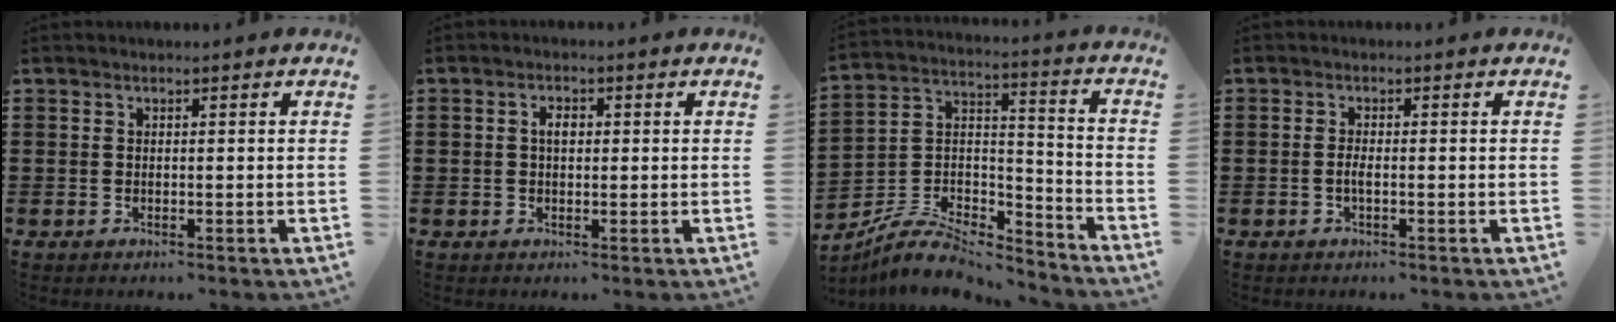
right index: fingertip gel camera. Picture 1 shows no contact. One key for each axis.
{"total": 2.1, "fx": 0.3, "fy": 1.2, "fz": 1.7, "tx": -0.033, "ty": 0.009, "tz": 0.003}
{"total": 7.9, "fx": -6.9, "fy": 2.5, "fz": 2.9, "tx": -0.066, "ty": 0.008, "tz": -0.136}
{"total": 1.6, "fx": -0.5, "fy": 0.3, "fz": 1.5, "tx": -0.036, "ty": -0.003, "tz": -0.011}